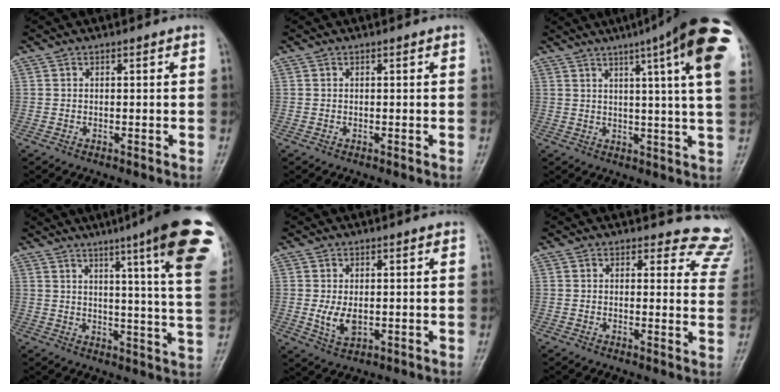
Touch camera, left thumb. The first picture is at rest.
{"total": 0.0}
{"total": 20.1, "force": [9.7, 2.0, 17.5], "torque": [-0.231, -0.016, 0.108]}
{"total": 22.2, "force": [12.0, 1.8, 18.5], "torque": [-0.212, -0.046, 0.140]}
{"total": 4.4, "force": [0.0, 2.6, 3.6], "torque": [-0.065, -0.011, 0.007]}
{"total": 9.5, "force": [8.9, 3.3, -0.7], "torque": [0.070, -0.072, 0.056]}